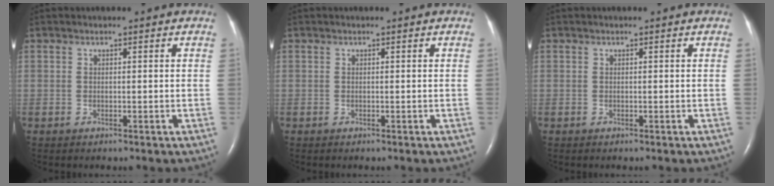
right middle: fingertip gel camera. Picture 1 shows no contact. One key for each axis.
{"total": 0.0}
{"total": 0.0}